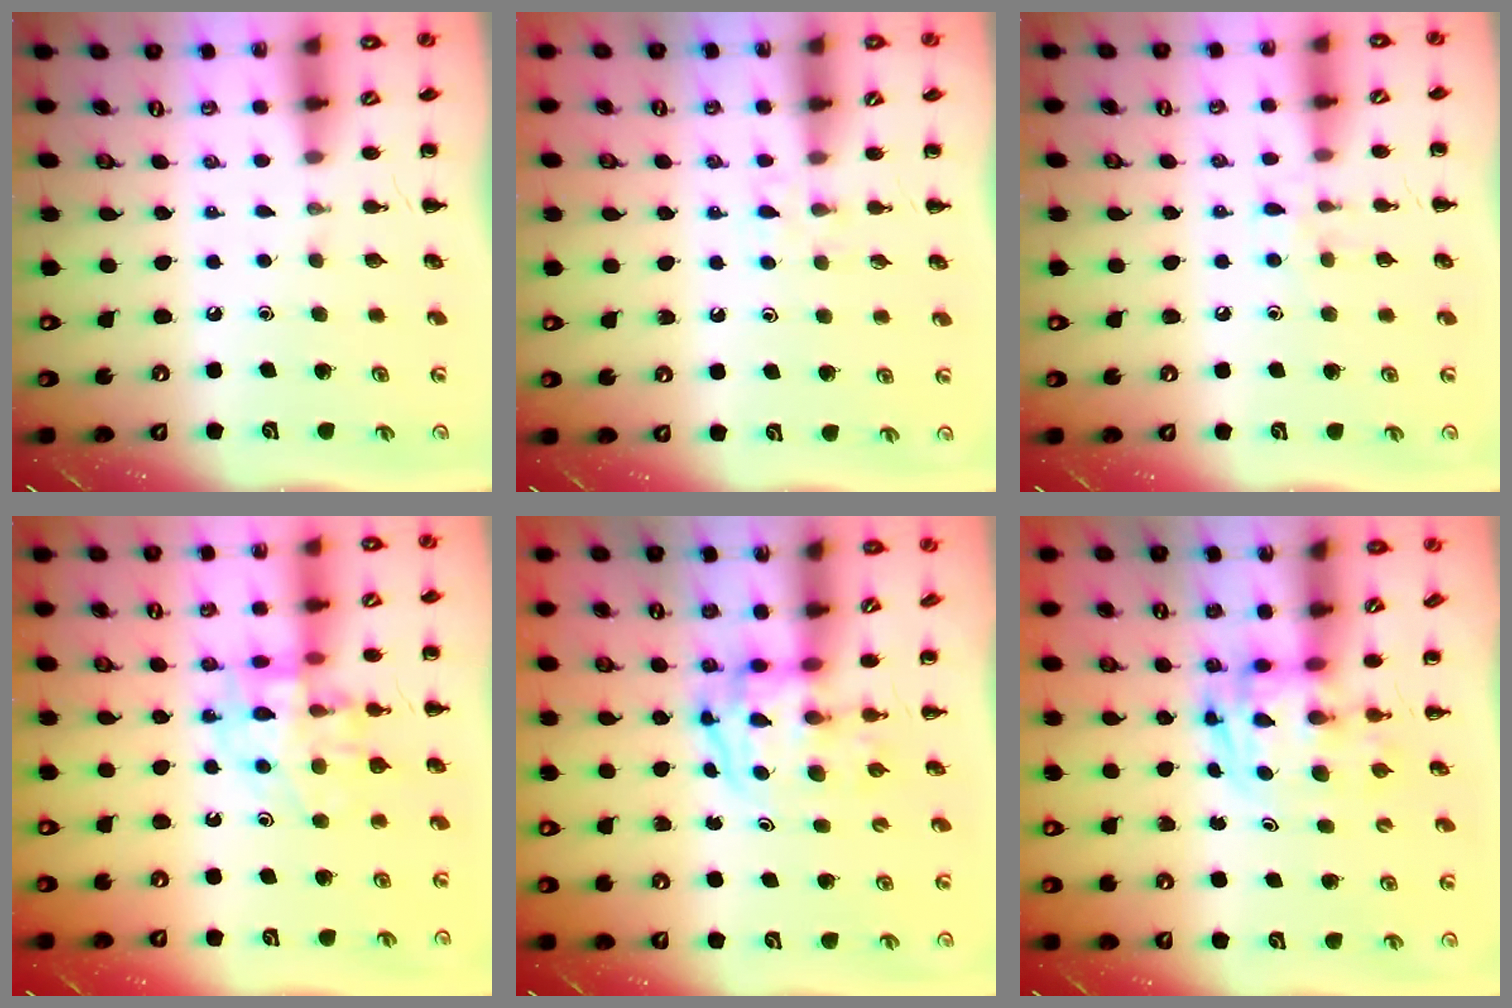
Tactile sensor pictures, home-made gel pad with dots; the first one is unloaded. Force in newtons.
{"total": 2.2, "press": 2.0, "slide": 1.0}
{"total": 5.6, "press": 5.4, "slide": 1.5}
{"total": 13.9, "press": 13.7, "slide": 2.5}
{"total": 3.8, "press": 3.8, "slide": 0.6}
{"total": 2.9, "press": 2.9, "slide": 0.5}